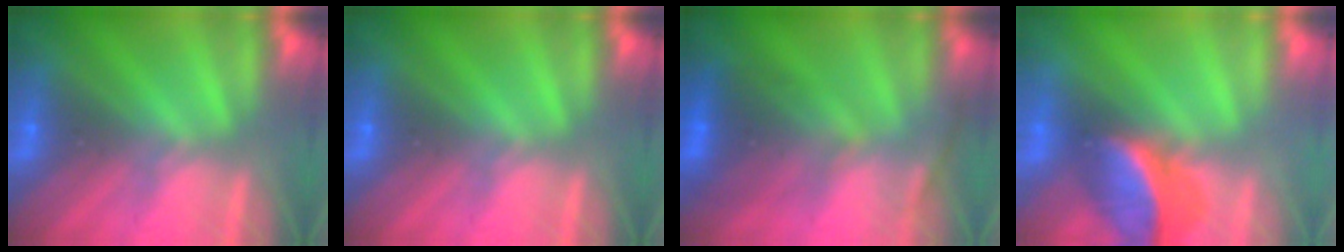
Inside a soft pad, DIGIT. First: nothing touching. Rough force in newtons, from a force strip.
{"total": 0.0}
{"total": 2.7}
{"total": 2.6}